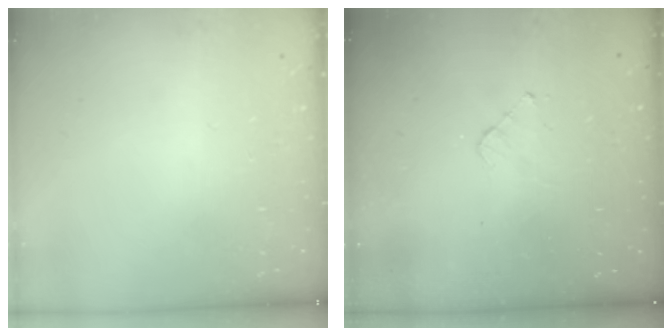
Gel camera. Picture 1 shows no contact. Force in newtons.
{"total": 2.8, "press": 2.8, "slide": 0.2}